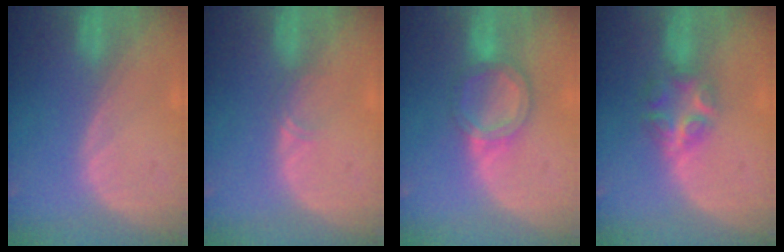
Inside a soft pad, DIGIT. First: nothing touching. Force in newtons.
{"total": 1.4, "press": 1.1, "slide": 0.9}
{"total": 6.1, "press": 5.5, "slide": 2.7}
{"total": 6.1, "press": 5.4, "slide": 2.8}